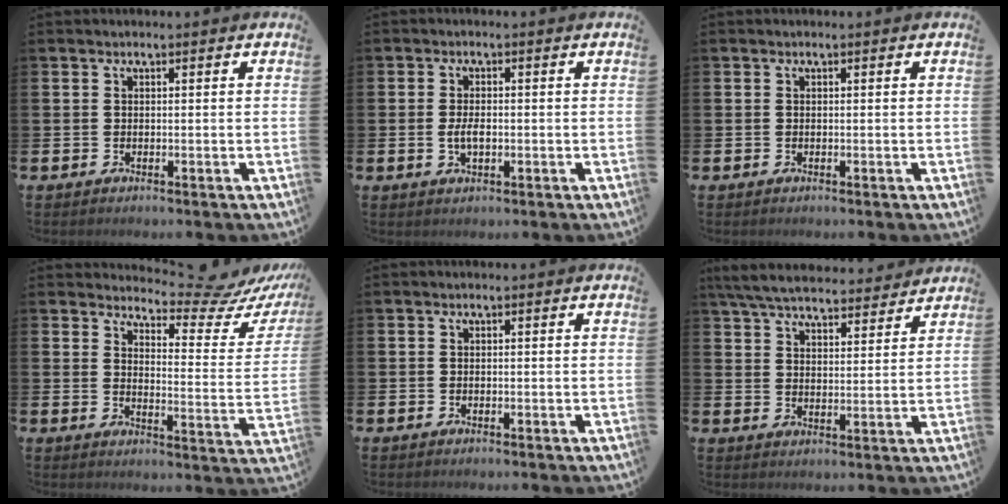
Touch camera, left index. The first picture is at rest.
{"total": 2.6, "force": [-0.3, 1.3, 2.2], "torque": [-0.035, -0.001, -0.008]}
{"total": 0.0}
{"total": 6.7, "force": [6.3, 1.1, 2.1], "torque": [-0.043, -0.056, 0.102]}
{"total": 0.0}
{"total": 6.6, "force": [6.3, 1.2, 1.6], "torque": [-0.053, -0.038, 0.113]}